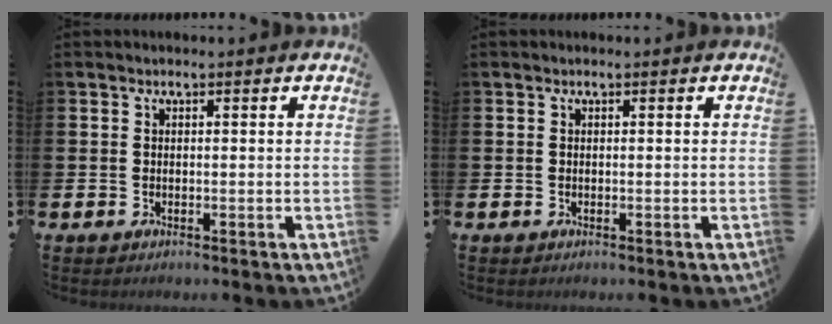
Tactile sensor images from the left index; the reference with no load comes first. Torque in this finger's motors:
{"motor_torque": [0.00, 0.00, 0.02, 0.00]}